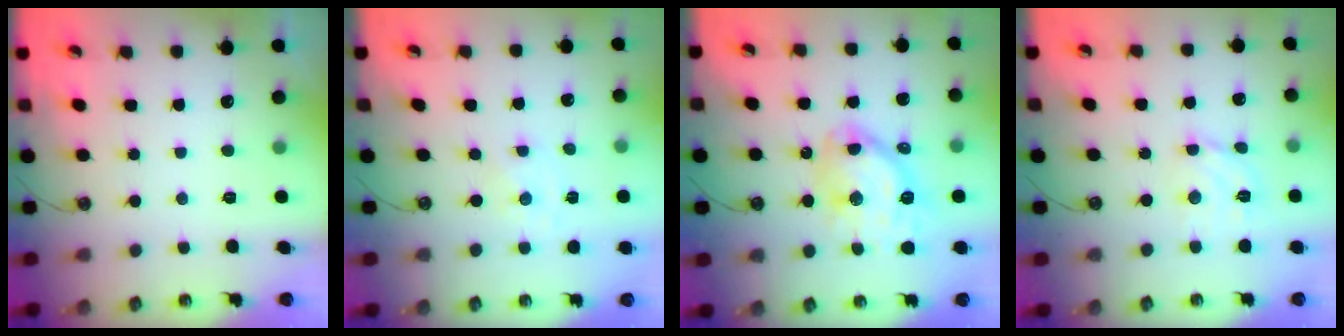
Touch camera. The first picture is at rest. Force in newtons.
{"total": 0.0}
{"total": 14.2, "press": 14.1, "slide": 1.5}
{"total": 6.8, "press": 6.8, "slide": 0.5}